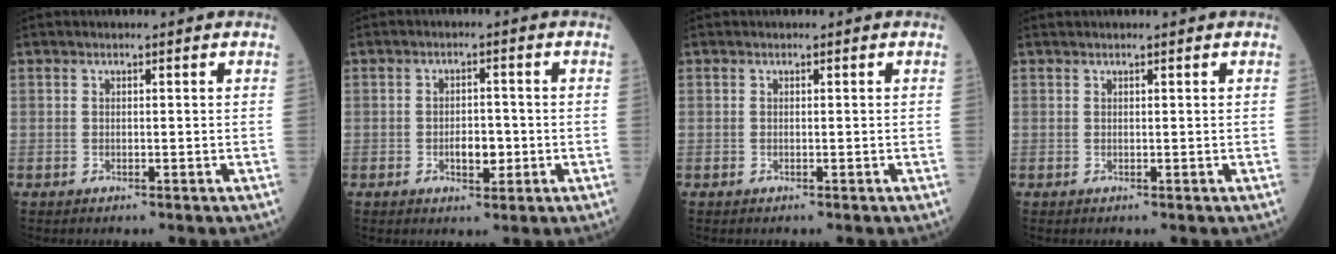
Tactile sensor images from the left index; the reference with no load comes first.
{"total": 3.7, "force": [-0.9, 1.8, 3.0], "torque": [-0.048, 0.003, -0.011]}
{"total": 0.0}
{"total": 1.7, "force": [1.4, -0.1, 0.9], "torque": [-0.009, 0.019, 0.024]}